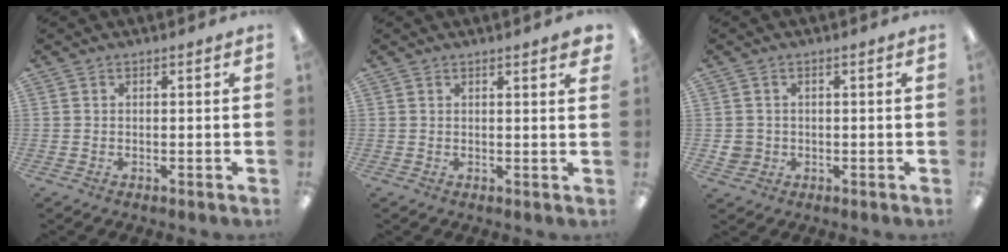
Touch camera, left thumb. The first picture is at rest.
{"total": 1.8, "force": [1.4, 0.0, 1.0], "torque": [-0.015, -0.003, 0.024]}
{"total": 2.9, "force": [0.0, 2.9, 0.4], "torque": [-0.003, 0.001, -0.002]}